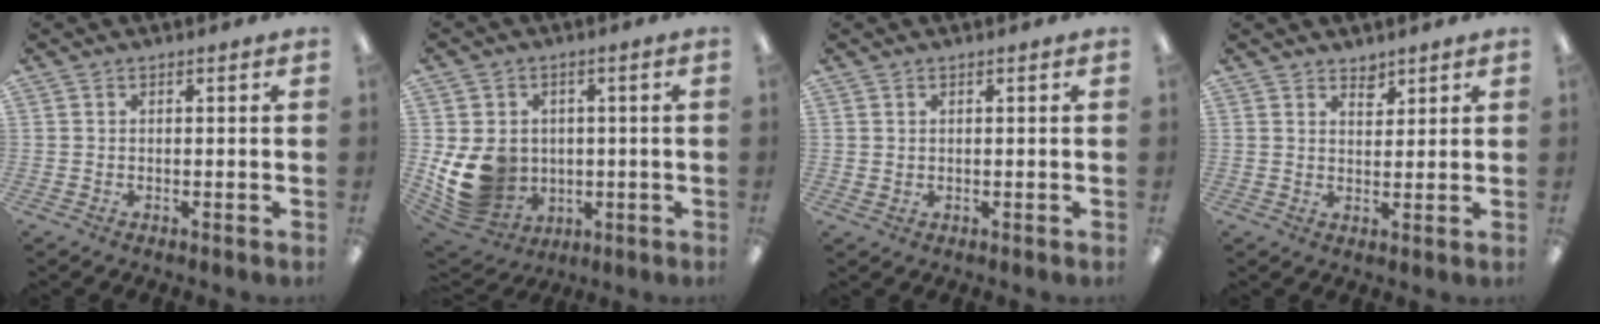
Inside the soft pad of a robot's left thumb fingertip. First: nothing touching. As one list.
[{"total": 12.3, "force": [-0.7, 10.9, 5.7], "torque": [-0.135, -0.003, 0.000]}, {"total": 0.9, "force": [0.7, 0.5, 0.2], "torque": [-0.005, 0.002, 0.012]}, {"total": 3.0, "force": [2.7, 1.2, 0.5], "torque": [0.003, -0.020, 0.049]}]